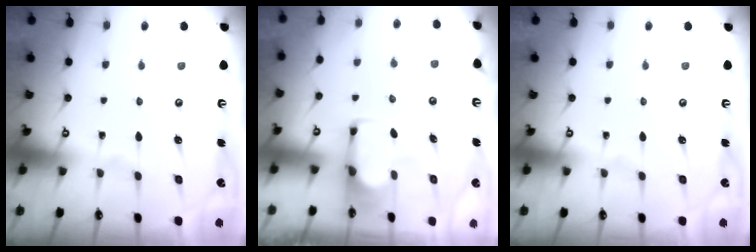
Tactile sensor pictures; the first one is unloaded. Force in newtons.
{"total": 1.8, "press": 1.6, "slide": 0.7}
{"total": 0.0}